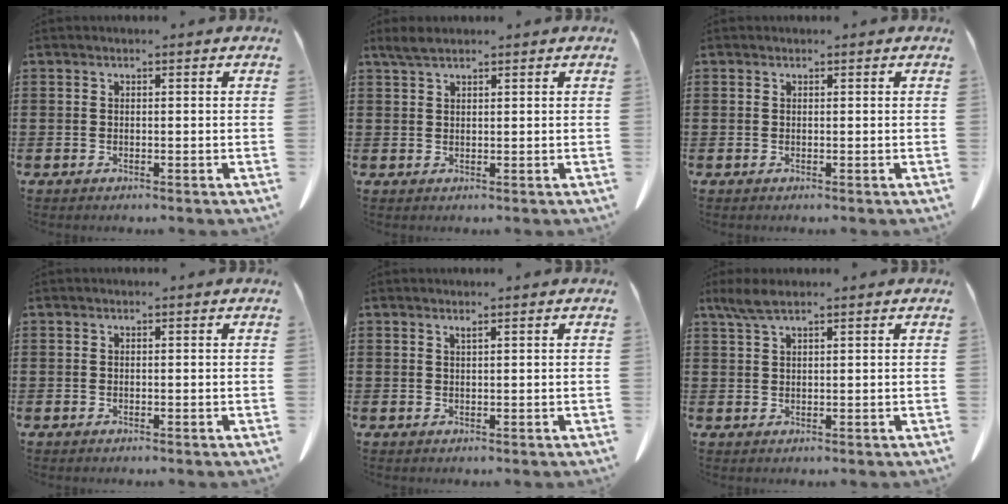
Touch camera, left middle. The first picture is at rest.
{"total": 2.2, "force": [1.7, 0.5, 1.3], "torque": [-0.030, 0.004, 0.031]}
{"total": 0.0}
{"total": 0.0}
{"total": 0.6, "force": [0.5, -0.1, 0.4], "torque": [-0.008, -0.003, 0.011]}
{"total": 3.3, "force": [2.2, 0.7, 2.3], "torque": [-0.050, 0.001, 0.041]}